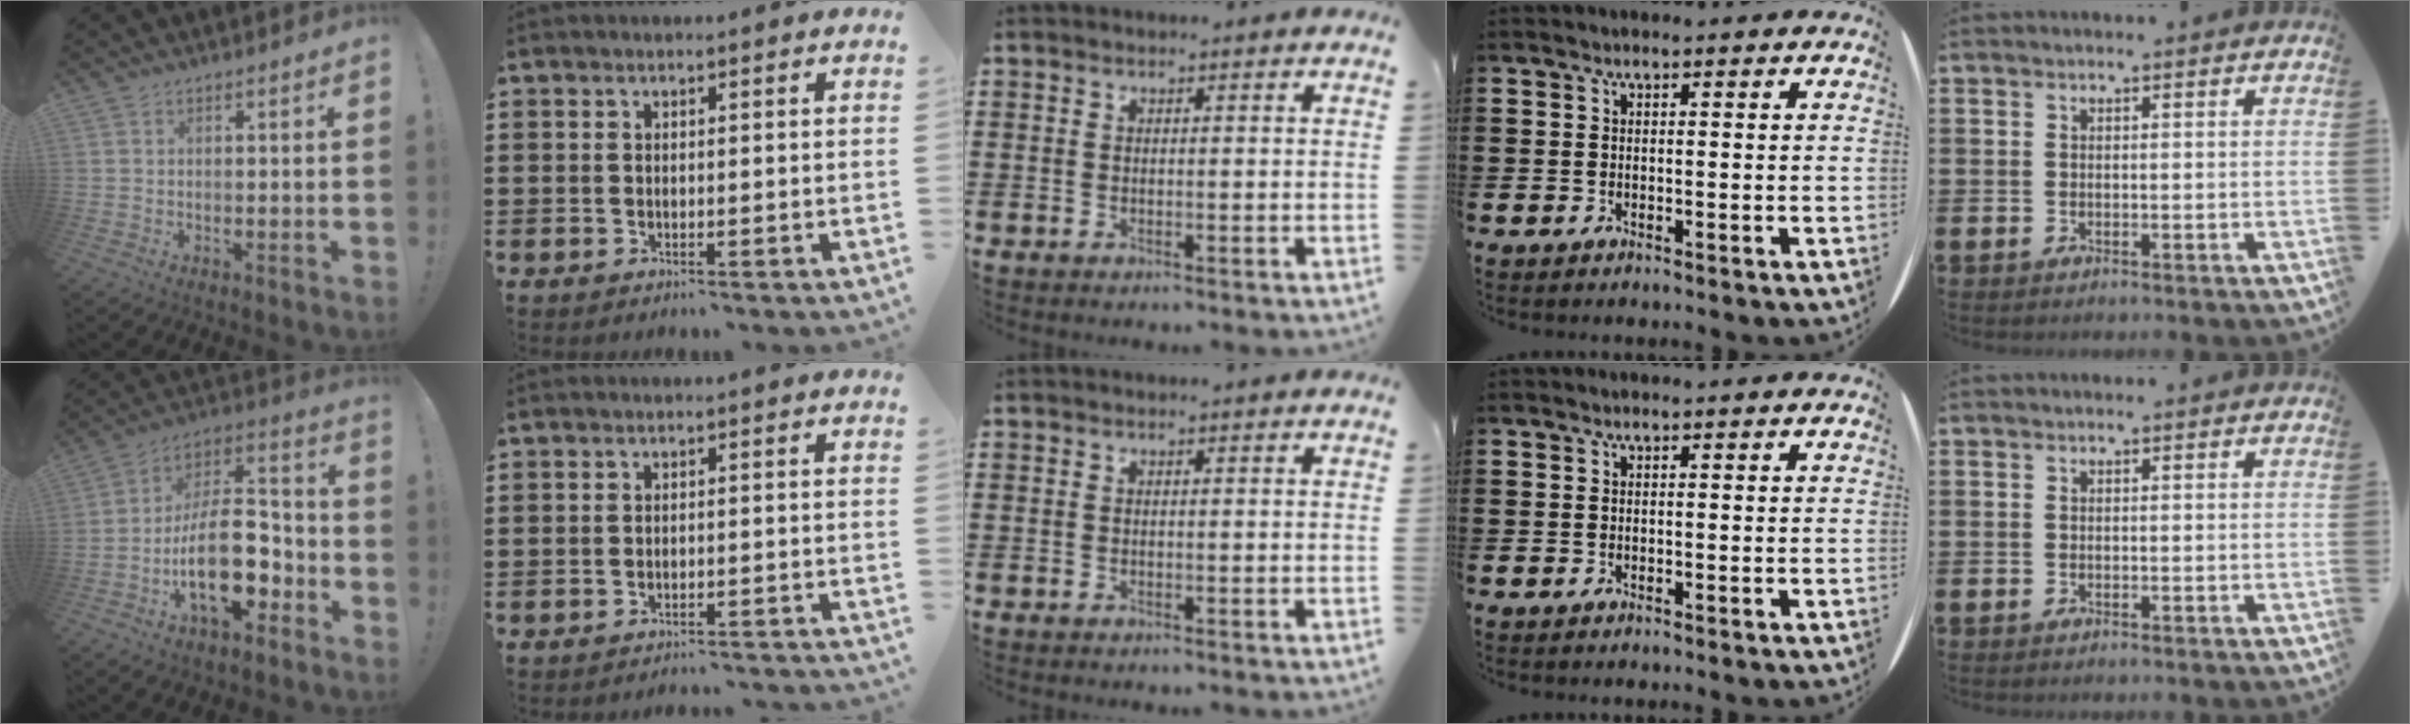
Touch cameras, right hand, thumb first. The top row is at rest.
{"thumb": {"total": 21.0, "force": [-6.9, 10.8, 16.6], "torque": [-0.296, 0.039, -0.106]}, "index": {"total": 1.9, "force": [-1.9, 0.0, 0.0], "torque": [-0.005, 0.002, -0.042]}}